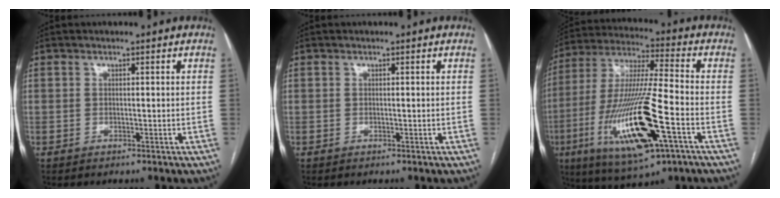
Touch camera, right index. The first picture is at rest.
{"total": 0.0}
{"total": 21.2, "force": [-7.5, 2.7, 19.6], "torque": [-0.422, -0.036, -0.131]}